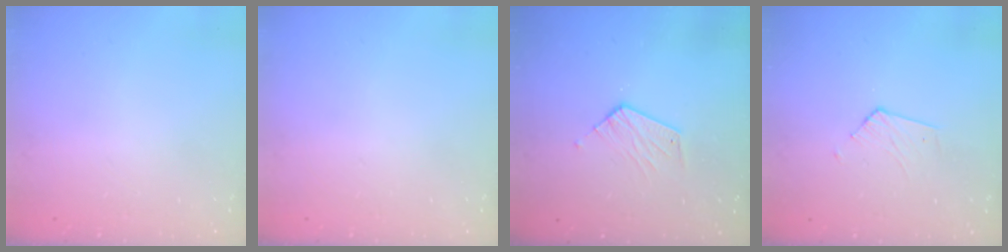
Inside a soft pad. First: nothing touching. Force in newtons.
{"total": 0.0}
{"total": 6.4, "press": 6.4, "slide": 0.5}
{"total": 3.1, "press": 3.1, "slide": 0.2}